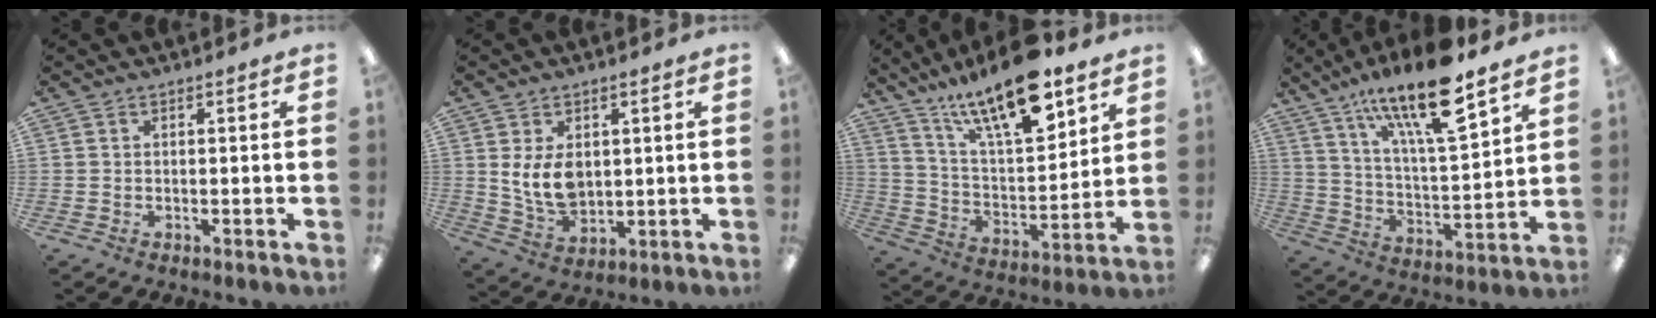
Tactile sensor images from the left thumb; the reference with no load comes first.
{"total": 8.4, "force": [2.1, 5.4, 6.1], "torque": [-0.129, -0.011, 0.036]}
{"total": 20.1, "force": [13.9, 6.6, 12.9], "torque": [-0.217, -0.081, 0.234]}
{"total": 18.4, "force": [13.5, 4.2, 11.7], "torque": [-0.201, -0.085, 0.223]}